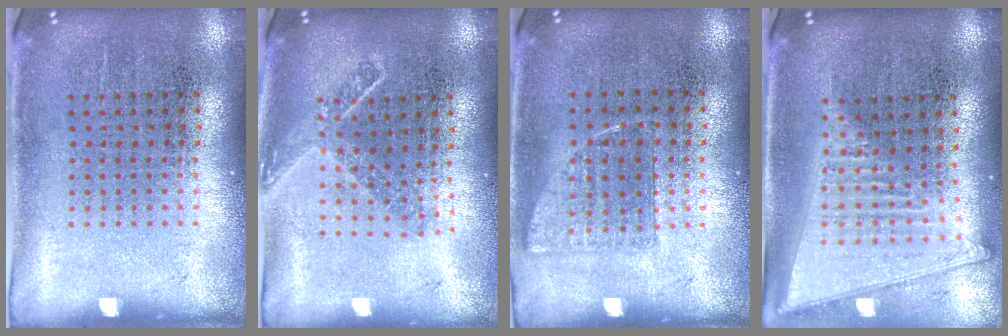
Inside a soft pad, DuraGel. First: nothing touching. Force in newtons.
{"total": 1.6, "press": 1.2, "slide": 1.1}
{"total": 0.7, "press": 0.7, "slide": 0.3}
{"total": 2.0, "press": 1.7, "slide": 1.0}